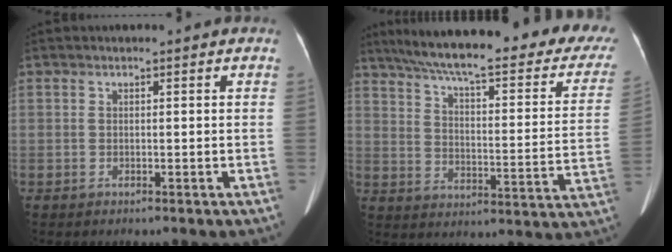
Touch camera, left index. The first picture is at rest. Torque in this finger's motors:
{"motor_torque": [-0.12, -1.56, 0.38, 0.14]}